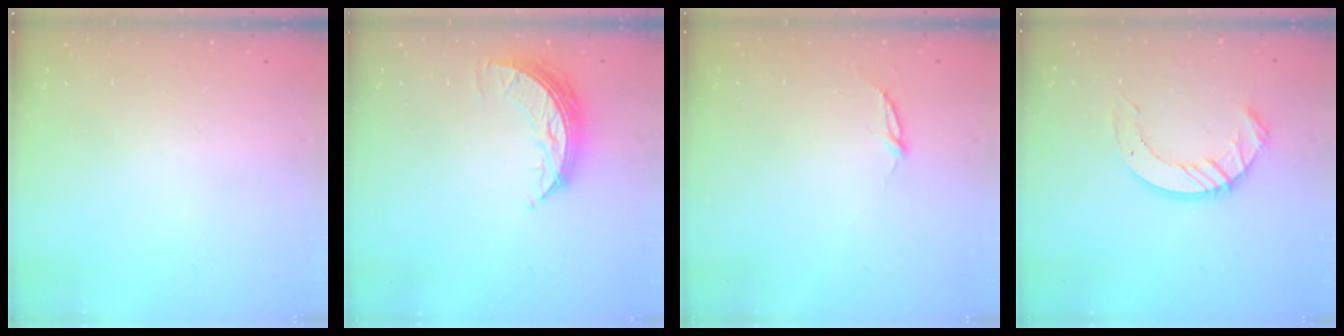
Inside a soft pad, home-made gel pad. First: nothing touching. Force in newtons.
{"total": 8.4, "press": 8.4, "slide": 0.7}
{"total": 2.8, "press": 2.8, "slide": 0.3}
{"total": 10.2, "press": 10.1, "slide": 1.0}